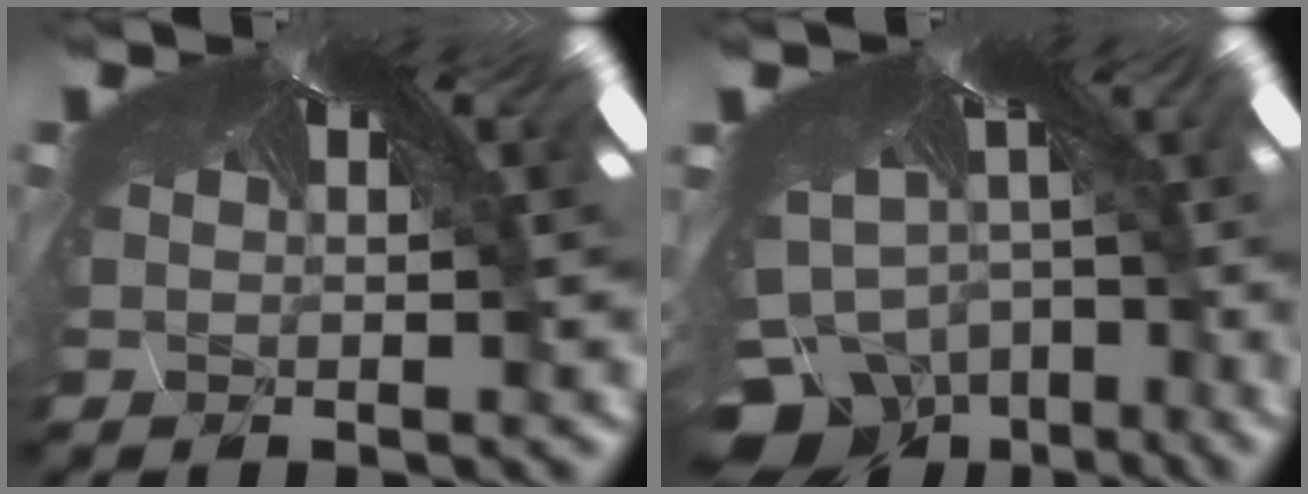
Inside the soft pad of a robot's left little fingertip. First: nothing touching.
{"total": 12.2, "force": [-12.0, 2.4, -0.4], "torque": [-0.021, -0.084, -0.183]}